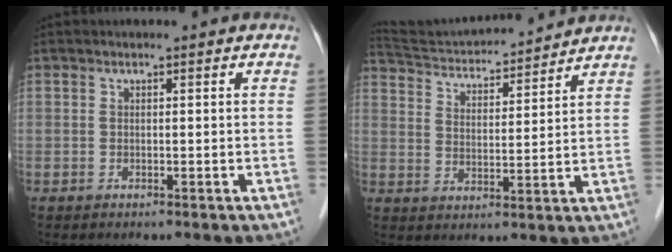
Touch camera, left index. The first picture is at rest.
{"total": 15.3, "force": [14.6, 1.2, 4.4], "torque": [-0.084, 0.017, 0.234]}